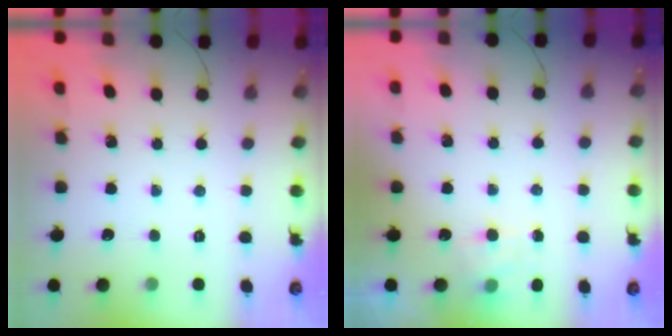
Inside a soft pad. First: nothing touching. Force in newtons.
{"total": 4.9, "press": 4.8, "slide": 1.0}